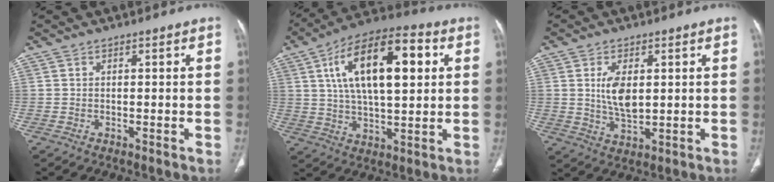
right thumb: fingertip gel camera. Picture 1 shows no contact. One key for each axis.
{"total": 20.1, "fx": 5.5, "fy": 8.8, "fz": 17.2, "tx": -0.273, "ty": 0.010, "tz": 0.085}
{"total": 7.1, "fx": 1.3, "fy": 3.7, "fz": 5.9, "tx": -0.106, "ty": -0.010, "tz": 0.030}